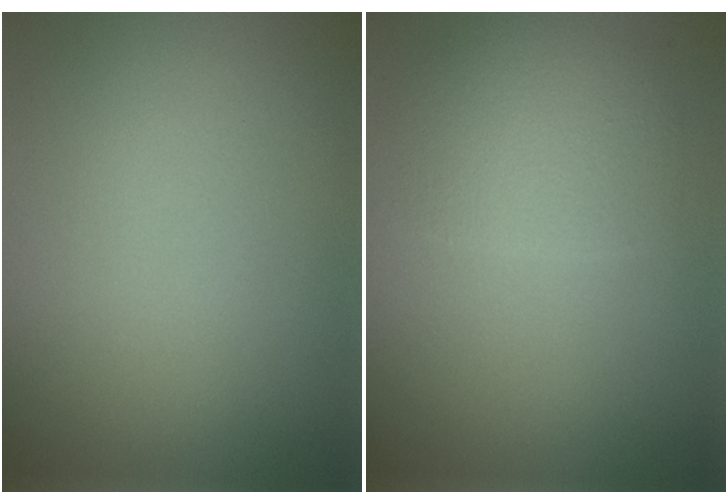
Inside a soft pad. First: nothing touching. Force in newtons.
{"total": 3.6, "press": 3.6, "slide": 0.1}